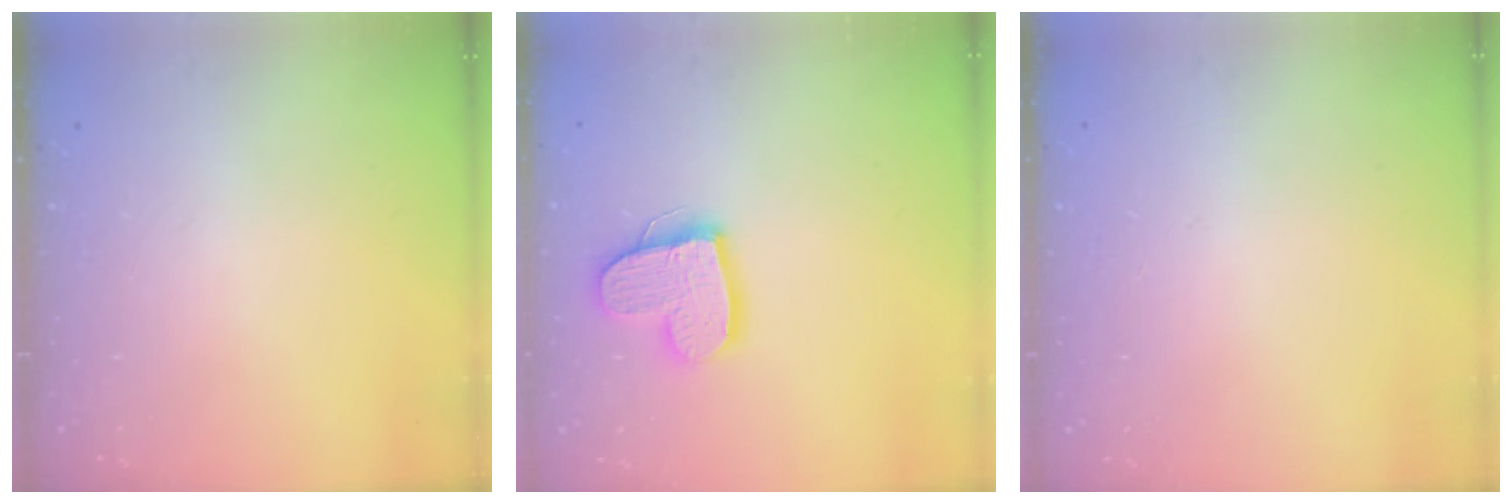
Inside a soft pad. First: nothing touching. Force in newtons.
{"total": 14.4, "press": 14.3, "slide": 1.3}
{"total": 0.0}